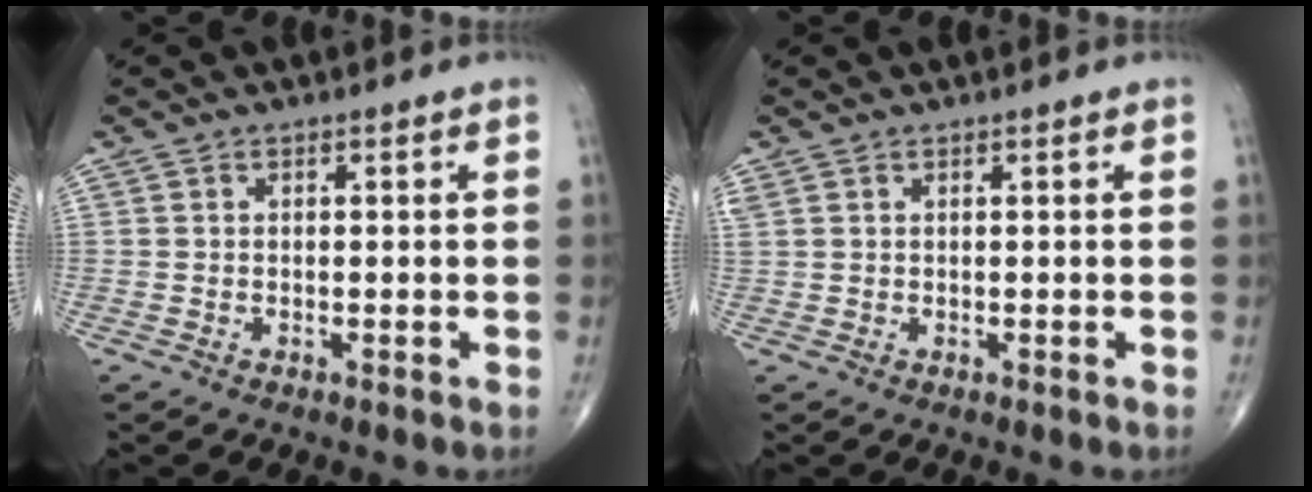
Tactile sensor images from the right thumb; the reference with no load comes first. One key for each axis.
{"total": 1.4, "fx": 0.8, "fy": 0.9, "fz": 0.8, "tx": -0.028, "ty": 0.015, "tz": 0.022}